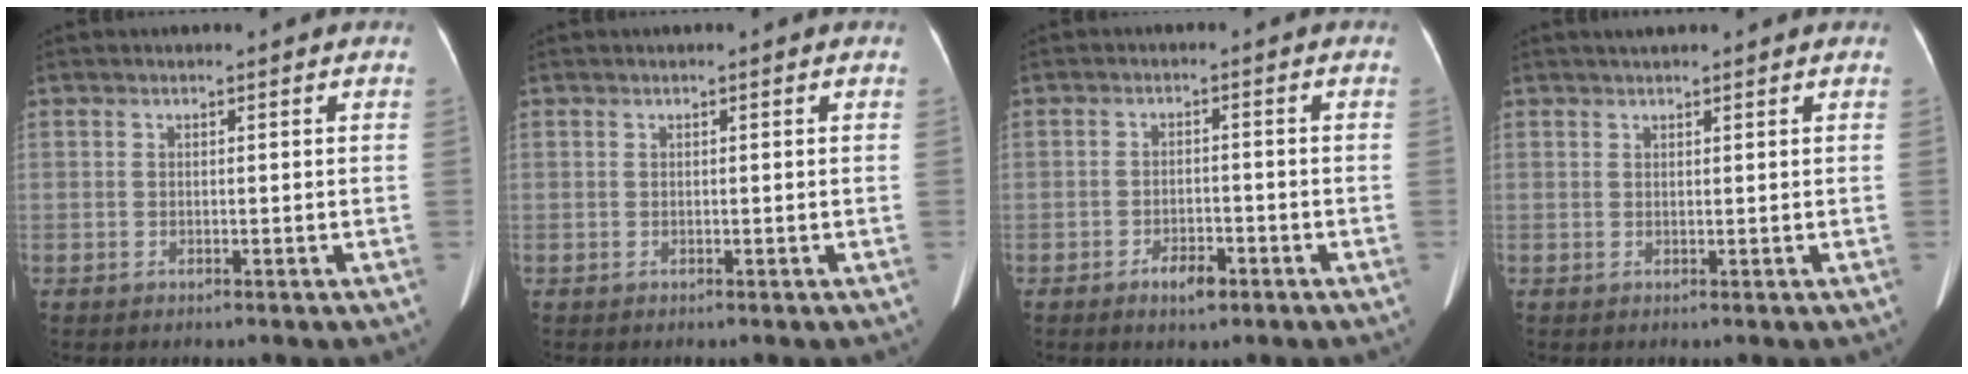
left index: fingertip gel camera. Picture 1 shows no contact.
{"total": 0.0}
{"total": 3.2, "force": [-2.1, 1.3, 2.1], "torque": [-0.037, 0.001, -0.032]}
{"total": 3.2, "force": [2.8, 0.4, 1.6], "torque": [-0.018, 0.026, 0.041]}